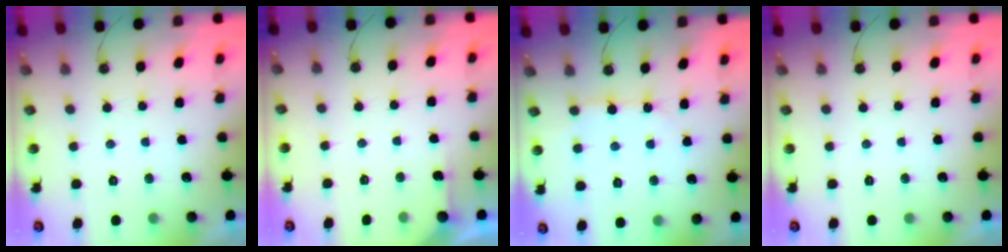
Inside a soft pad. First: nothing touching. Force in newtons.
{"total": 2.9, "press": 2.9, "slide": 0.3}
{"total": 5.1, "press": 5.0, "slide": 0.4}
{"total": 0.0}